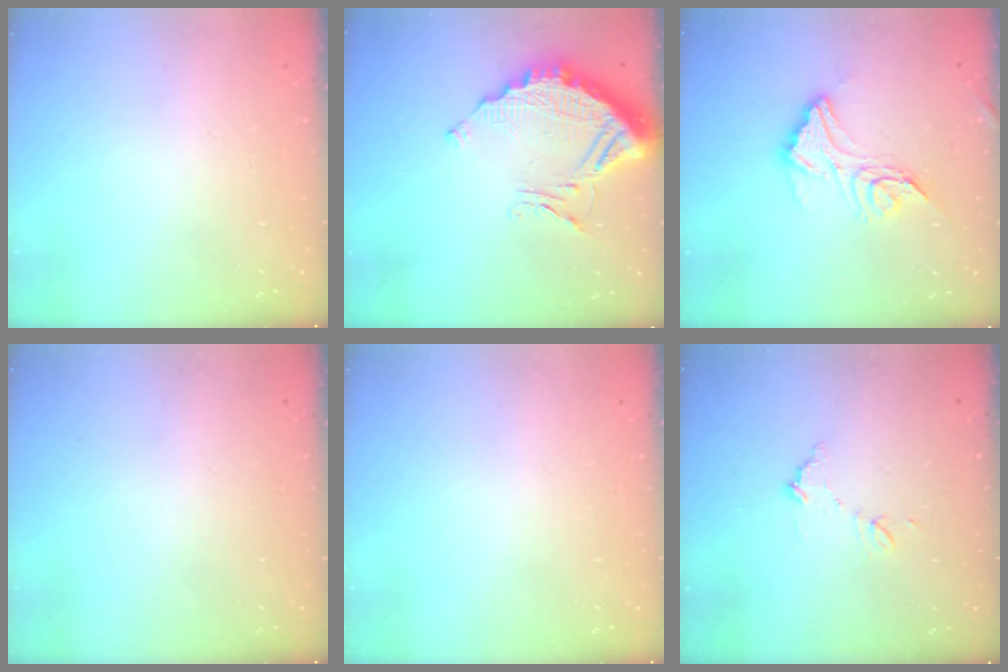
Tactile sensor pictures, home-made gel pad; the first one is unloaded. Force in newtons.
{"total": 12.8, "press": 12.8, "slide": 0.8}
{"total": 13.6, "press": 13.6, "slide": 1.1}
{"total": 0.0}
{"total": 0.0}
{"total": 7.9, "press": 7.9, "slide": 0.5}